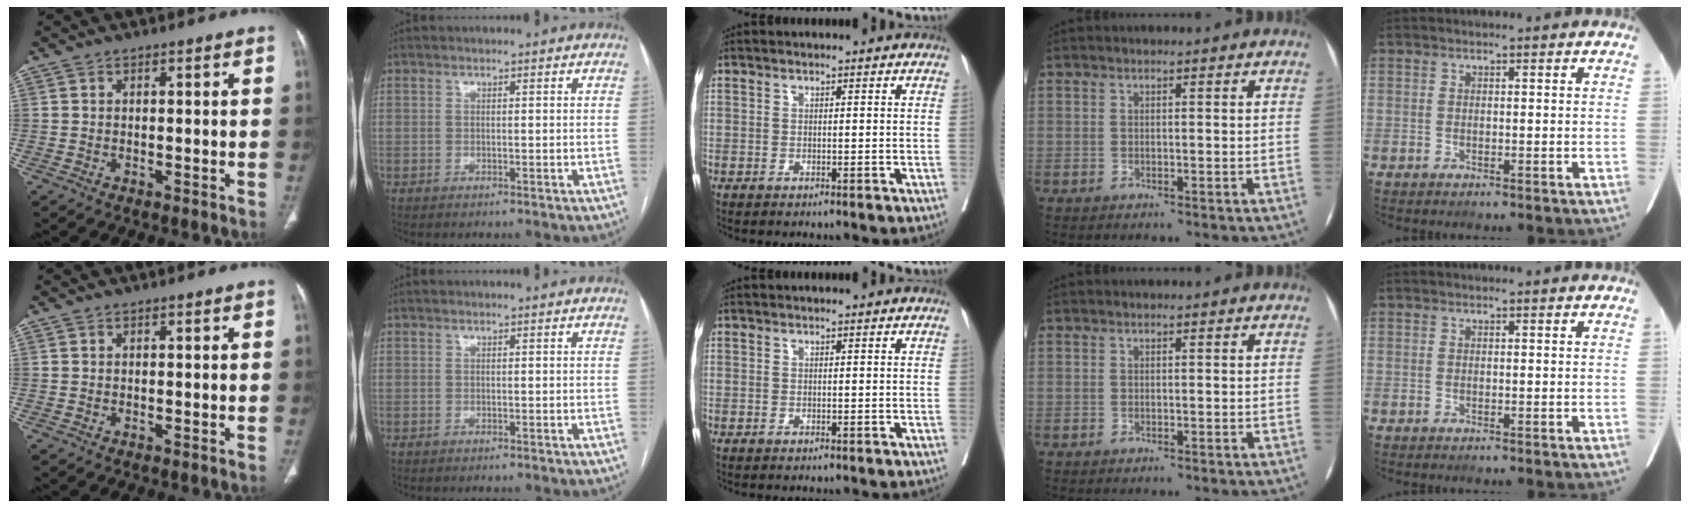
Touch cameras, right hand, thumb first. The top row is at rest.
{}